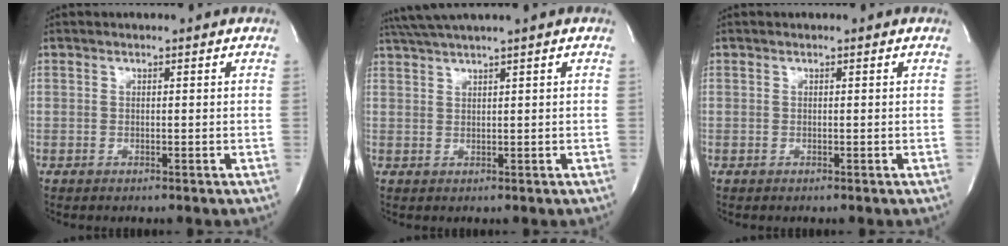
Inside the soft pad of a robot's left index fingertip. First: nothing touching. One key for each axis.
{"total": 4.0, "fx": 3.1, "fy": -1.3, "fz": 2.1, "tx": -0.048, "ty": 0.013, "tz": 0.067}
{"total": 0.0}